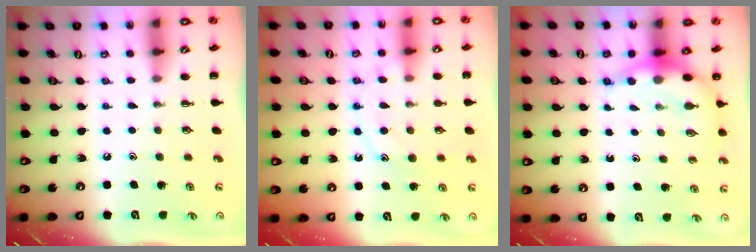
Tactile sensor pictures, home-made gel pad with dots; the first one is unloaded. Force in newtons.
{"total": 11.9, "press": 11.9, "slide": 0.9}
{"total": 6.7, "press": 6.5, "slide": 1.9}